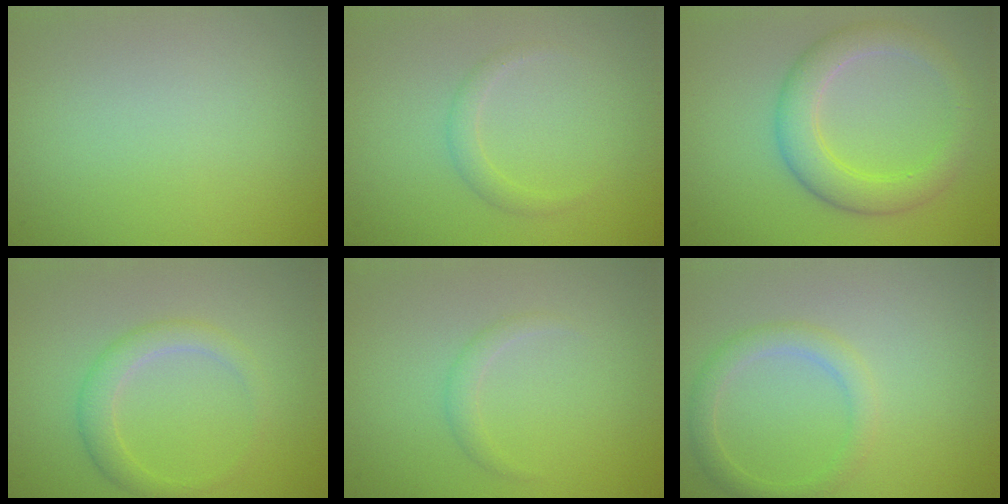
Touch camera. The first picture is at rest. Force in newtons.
{"total": 1.2, "press": 1.2, "slide": 0.0}
{"total": 4.4, "press": 4.3, "slide": 0.2}
{"total": 2.4, "press": 2.4, "slide": 0.1}
{"total": 1.1, "press": 1.1, "slide": 0.1}
{"total": 2.2, "press": 2.2, "slide": 0.1}